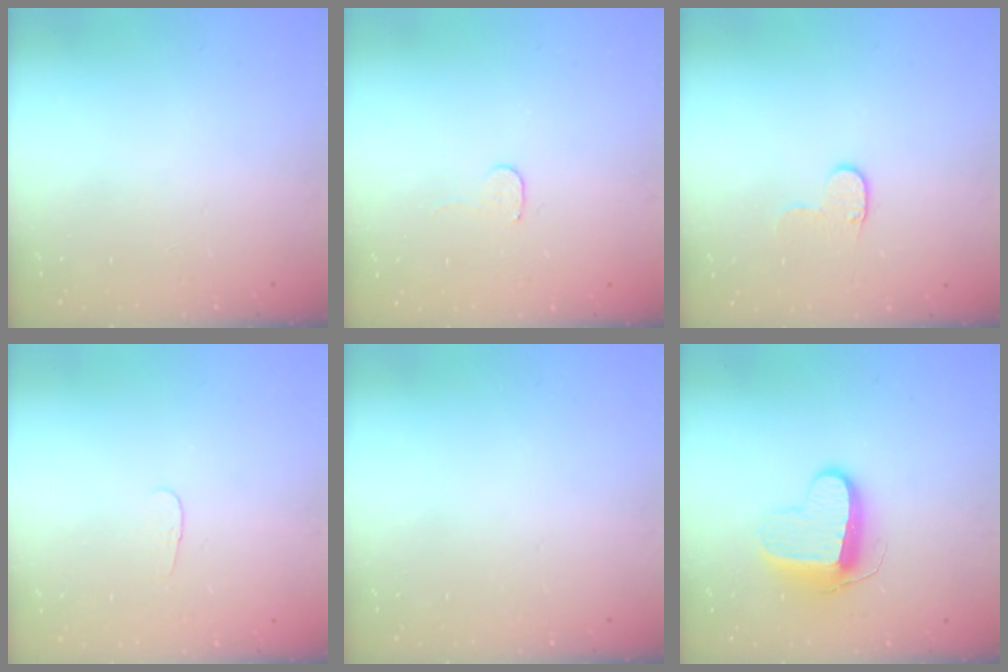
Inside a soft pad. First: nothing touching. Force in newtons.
{"total": 3.5, "press": 3.5, "slide": 0.3}
{"total": 5.1, "press": 5.1, "slide": 0.5}
{"total": 2.8, "press": 2.8, "slide": 0.3}
{"total": 0.0}
{"total": 10.3, "press": 10.3, "slide": 0.4}